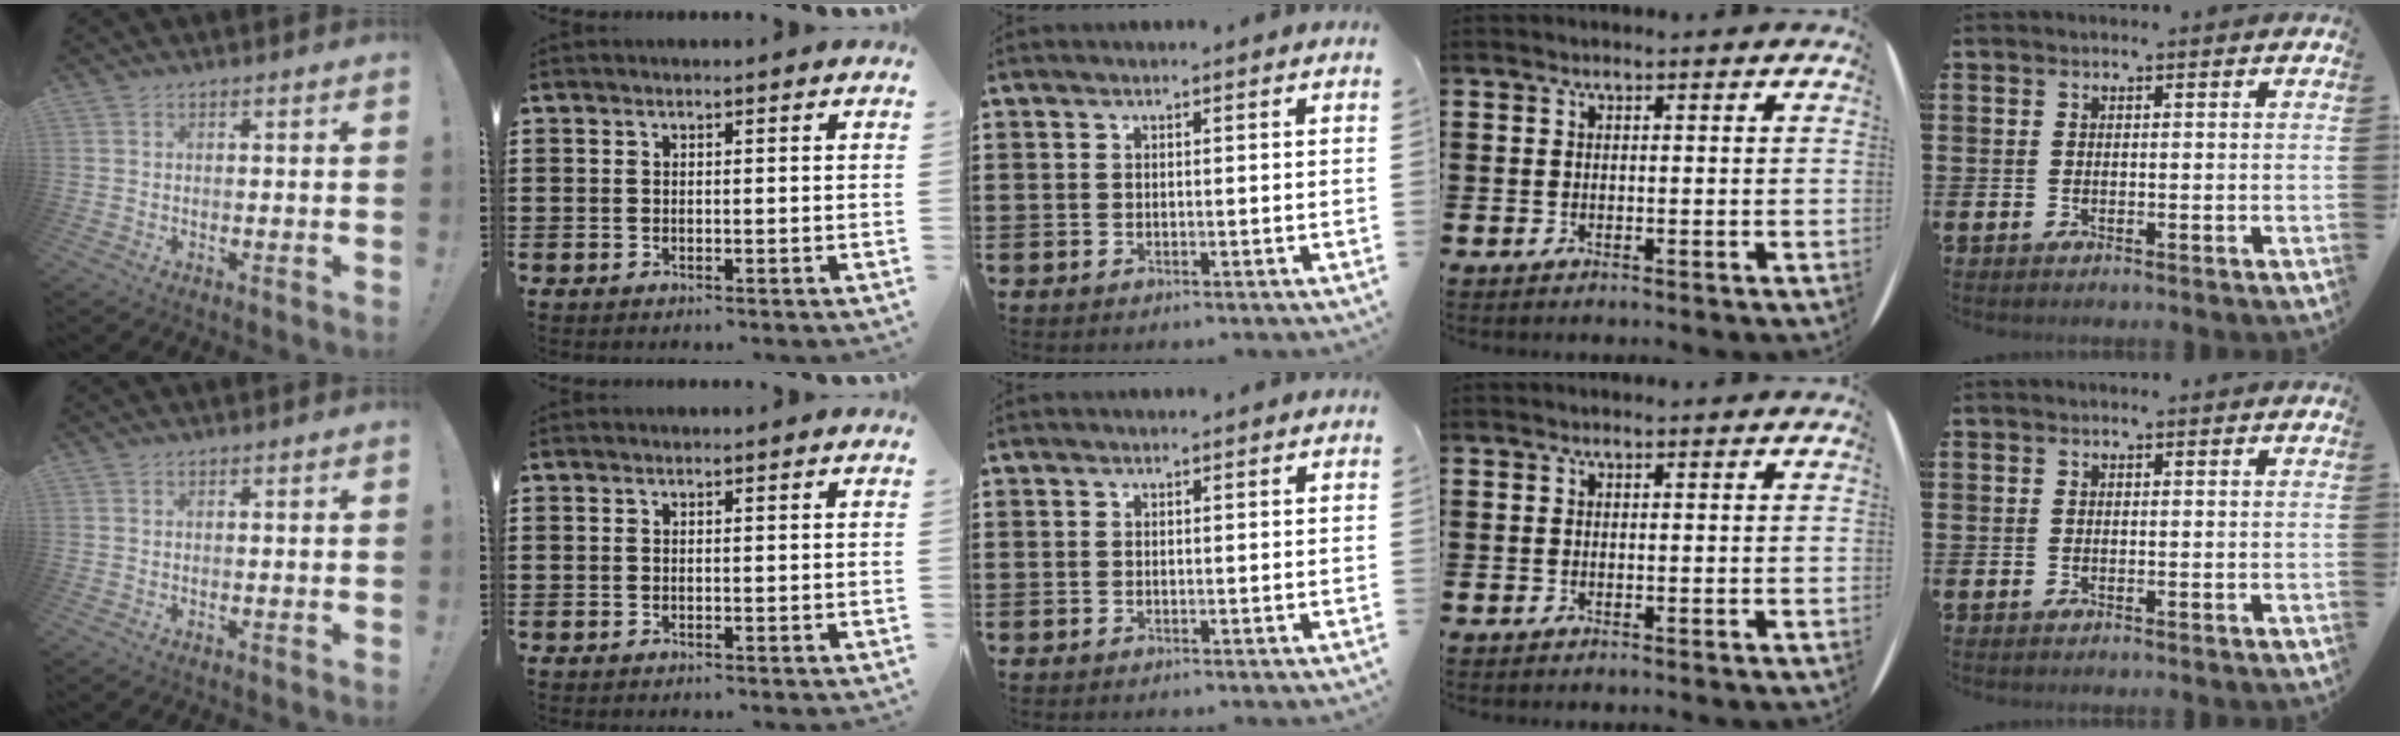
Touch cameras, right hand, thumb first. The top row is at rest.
{}